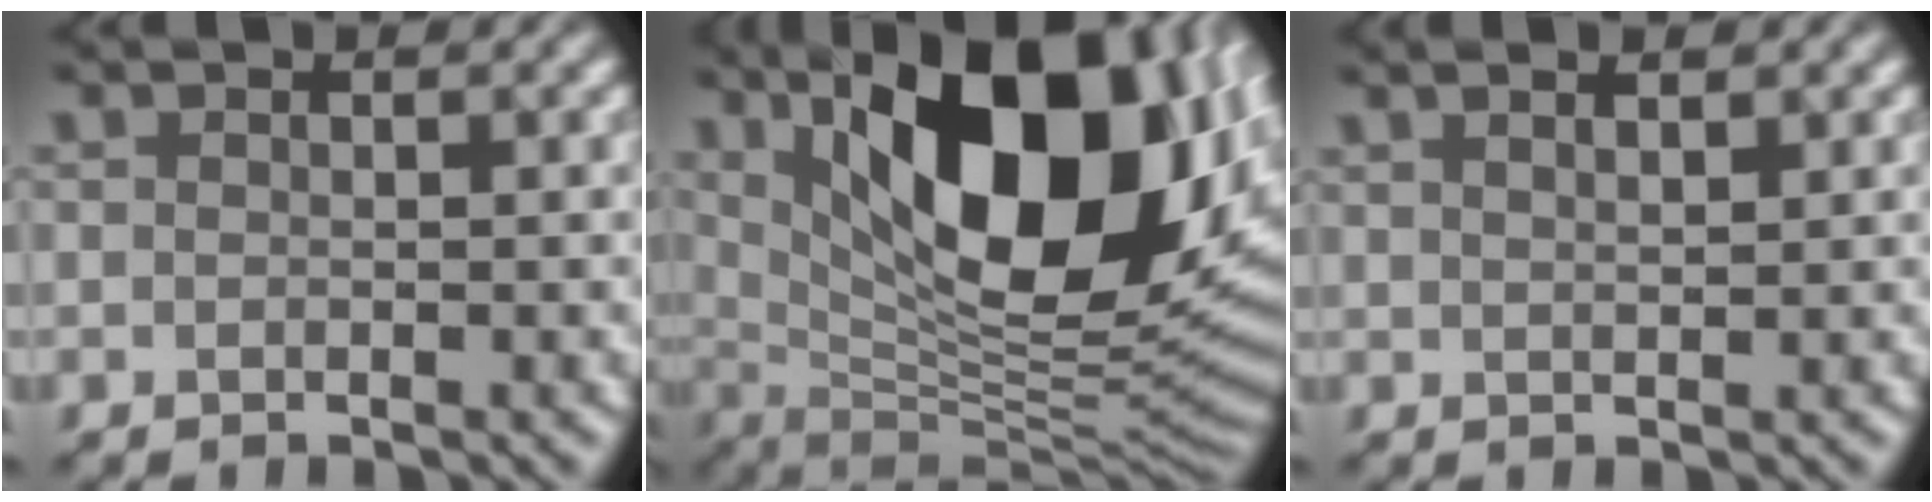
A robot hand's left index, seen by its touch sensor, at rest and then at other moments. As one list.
[{"total": 18.8, "force": [6.4, 8.2, 15.6], "torque": [-0.220, 0.016, 0.106]}, {"total": 2.1, "force": [1.5, 0.5, 1.4], "torque": [-0.011, 0.010, 0.010]}]